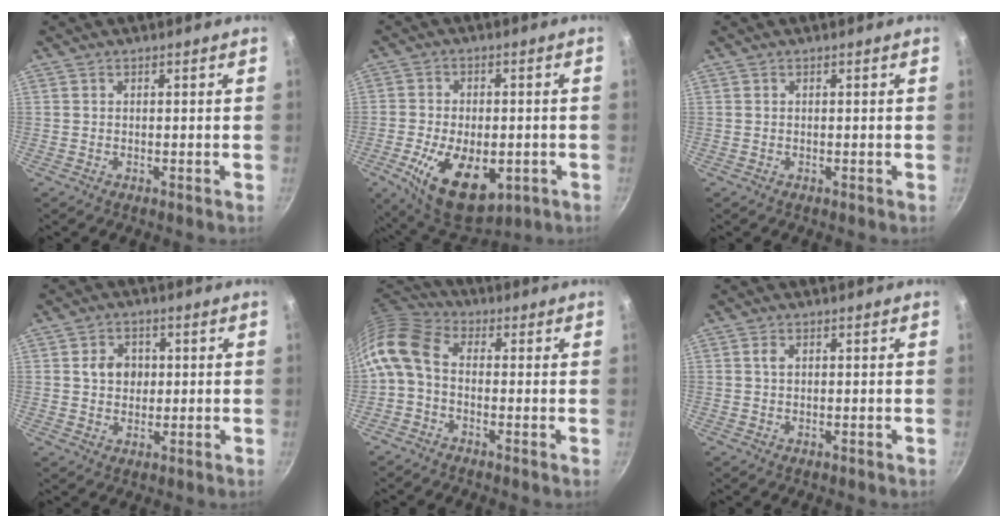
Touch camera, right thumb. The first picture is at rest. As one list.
[{"total": 16.4, "force": [-5.0, 9.3, 12.6], "torque": [-0.198, -0.001, -0.068]}, {"total": 0.0}, {"total": 5.3, "force": [0.7, 4.5, 2.8], "torque": [-0.022, 0.000, 0.006]}, {"total": 9.7, "force": [-1.1, 6.4, 7.1], "torque": [-0.151, 0.032, -0.041]}, {"total": 1.3, "force": [0.2, 0.7, 1.0], "torque": [-0.018, 0.002, 0.003]}]